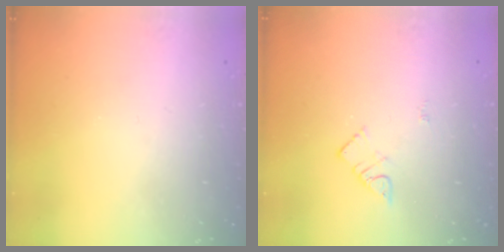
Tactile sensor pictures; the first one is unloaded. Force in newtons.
{"total": 3.6, "press": 3.5, "slide": 0.5}